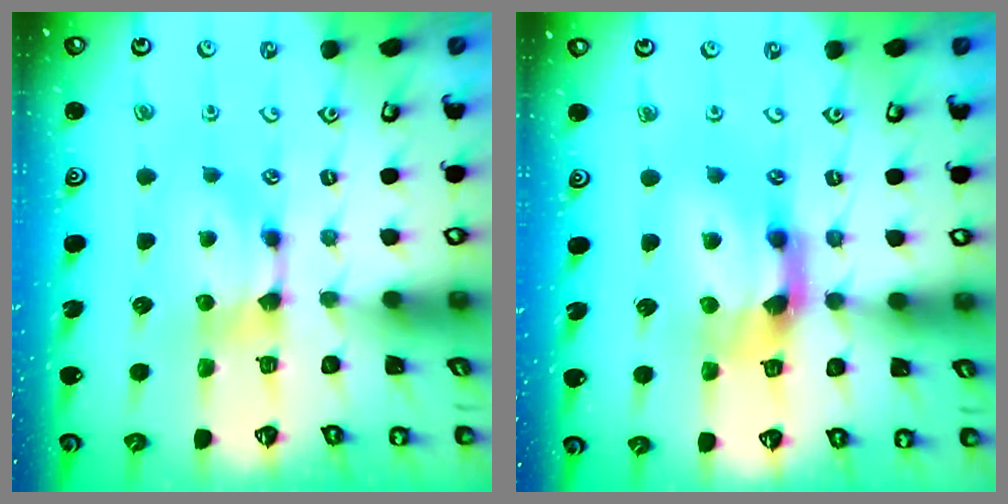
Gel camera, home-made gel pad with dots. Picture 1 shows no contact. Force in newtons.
{"total": 5.2, "press": 4.7, "slide": 2.2}